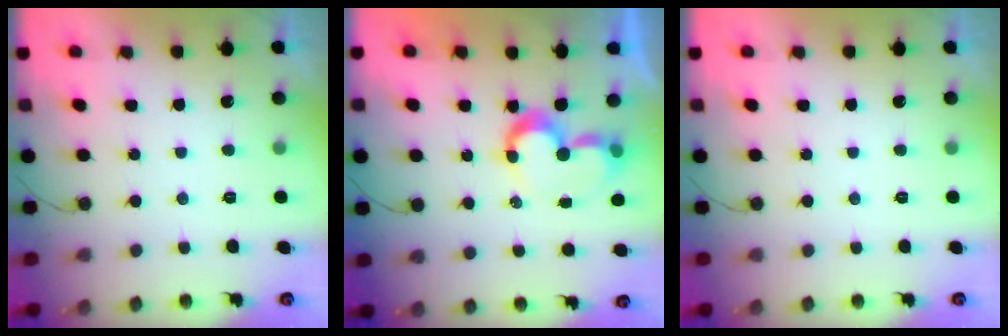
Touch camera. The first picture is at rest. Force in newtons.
{"total": 8.7, "press": 8.7, "slide": 0.7}
{"total": 0.0}